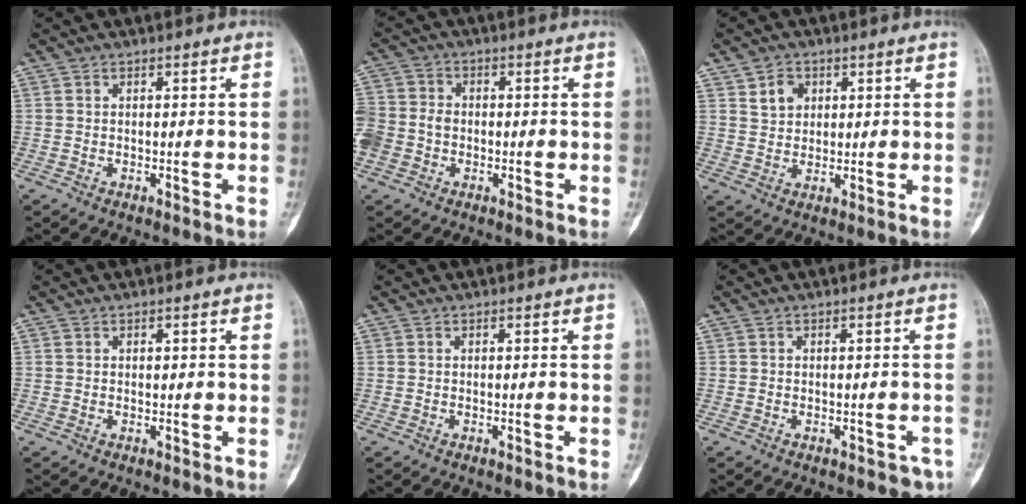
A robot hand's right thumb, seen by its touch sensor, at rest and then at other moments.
{"total": 10.6, "force": [-1.8, 9.0, 5.2], "torque": [-0.141, 0.023, -0.032]}
{"total": 4.5, "force": [1.9, 3.6, 1.9], "torque": [-0.012, -0.010, 0.036]}
{"total": 0.6, "force": [0.2, 0.4, 0.4], "torque": [-0.001, -0.001, 0.002]}
{"total": 0.0}
{"total": 2.2, "force": [-1.4, 1.4, 0.9], "torque": [0.006, 0.010, -0.014]}